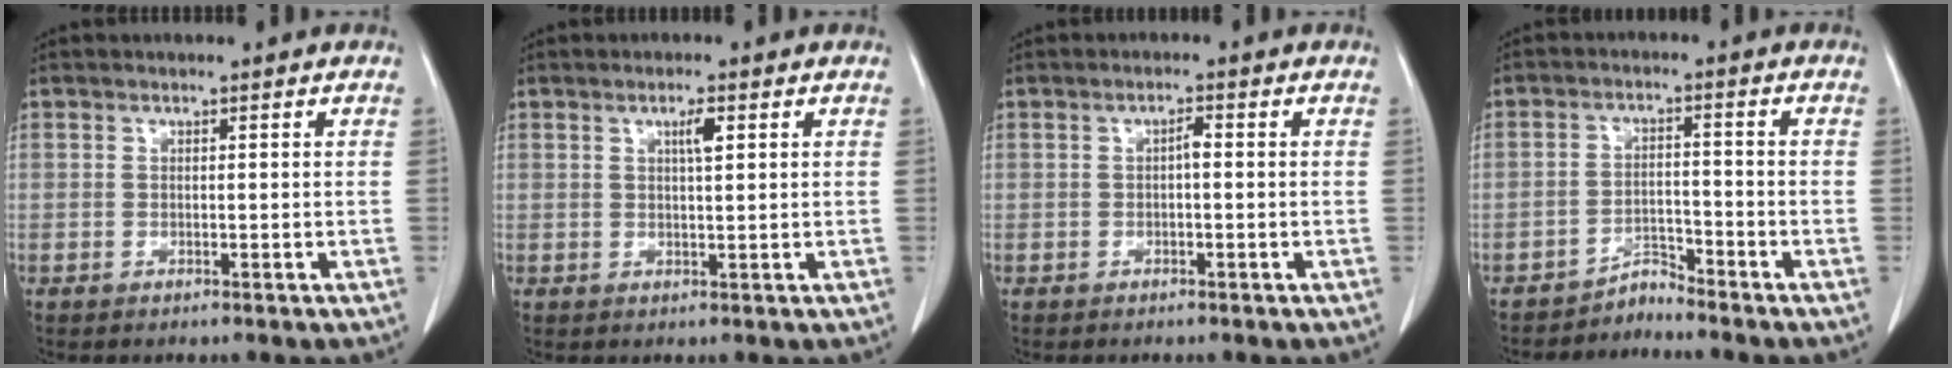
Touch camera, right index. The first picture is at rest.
{"total": 2.2, "force": [0.9, 0.2, 2.0], "torque": [-0.036, 0.000, 0.015]}
{"total": 2.2, "force": [0.0, 0.4, 2.2], "torque": [-0.037, 0.005, -0.001]}
{"total": 2.8, "force": [-2.7, 0.2, -0.6], "torque": [0.022, -0.002, -0.046]}